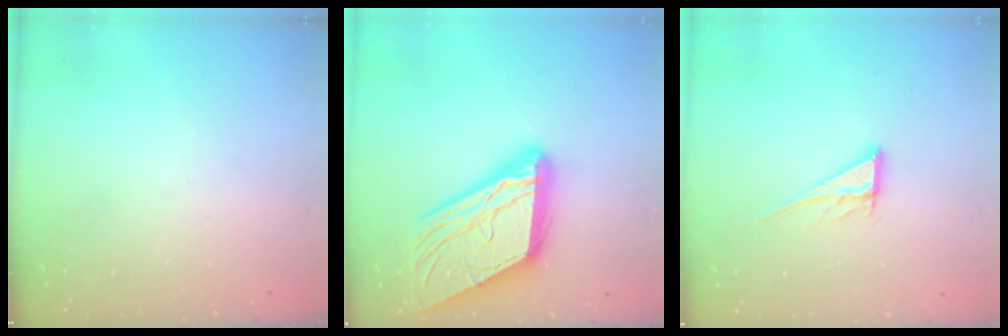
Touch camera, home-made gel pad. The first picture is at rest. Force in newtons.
{"total": 20.7, "press": 20.6, "slide": 2.1}
{"total": 8.2, "press": 8.1, "slide": 0.7}